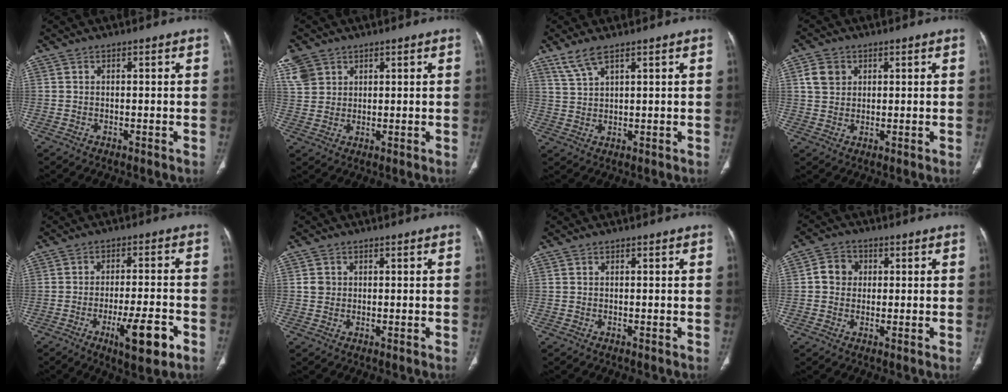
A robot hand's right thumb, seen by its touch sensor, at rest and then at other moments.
{"total": 10.1, "force": [5.2, 7.7, 3.9], "torque": [-0.096, 0.004, 0.111]}
{"total": 4.4, "force": [3.1, 1.0, 2.9], "torque": [-0.069, -0.004, 0.073]}
{"total": 4.5, "force": [1.6, 3.7, 1.9], "torque": [-0.021, 0.000, 0.031]}
{"total": 10.0, "force": [-4.6, 2.3, 8.5], "torque": [-0.133, 0.013, -0.065]}
{"total": 1.9, "force": [0.3, 1.7, 0.6], "torque": [-0.004, 0.001, 0.007]}
{"total": 0.0}
{"total": 4.8, "force": [0.6, 4.4, 2.0], "torque": [-0.016, 0.009, 0.003]}